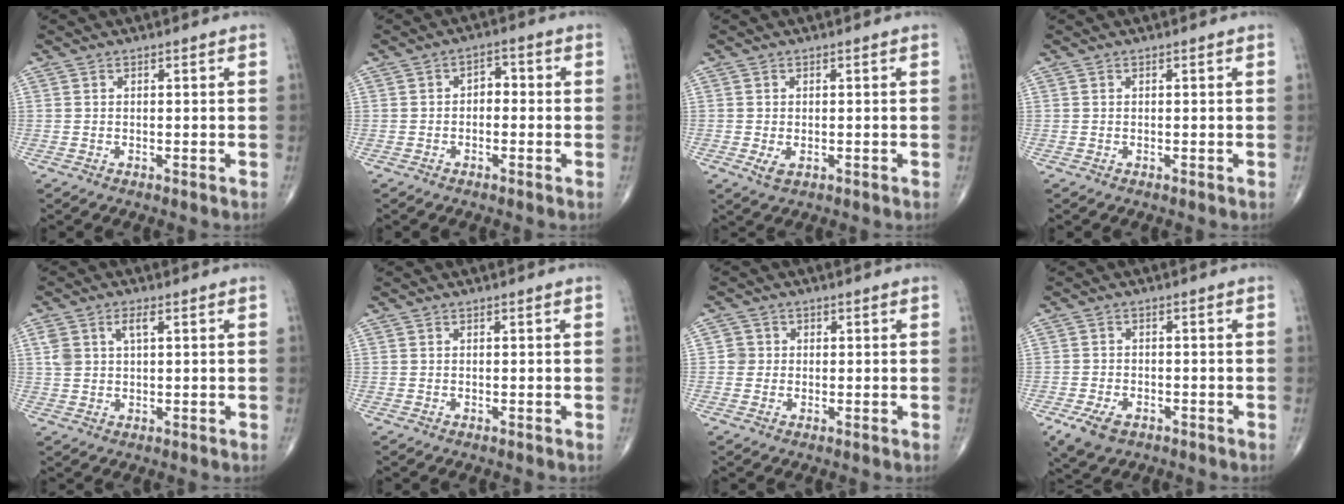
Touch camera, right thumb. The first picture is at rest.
{"total": 2.9, "force": [-0.4, 2.1, 2.1], "torque": [-0.012, 0.015, -0.017]}
{"total": 2.1, "force": [-0.5, 1.2, 1.6], "torque": [-0.028, -0.002, -0.004]}
{"total": 0.0}
{"total": 4.6, "force": [1.7, 2.4, 3.6], "torque": [-0.077, 0.007, 0.035]}
{"total": 0.0}
{"total": 2.3, "force": [0.0, 2.3, 0.1], "torque": [0.017, 0.007, -0.006]}
{"total": 5.5, "force": [-2.9, 3.3, 3.2], "torque": [-0.065, 0.004, -0.048]}